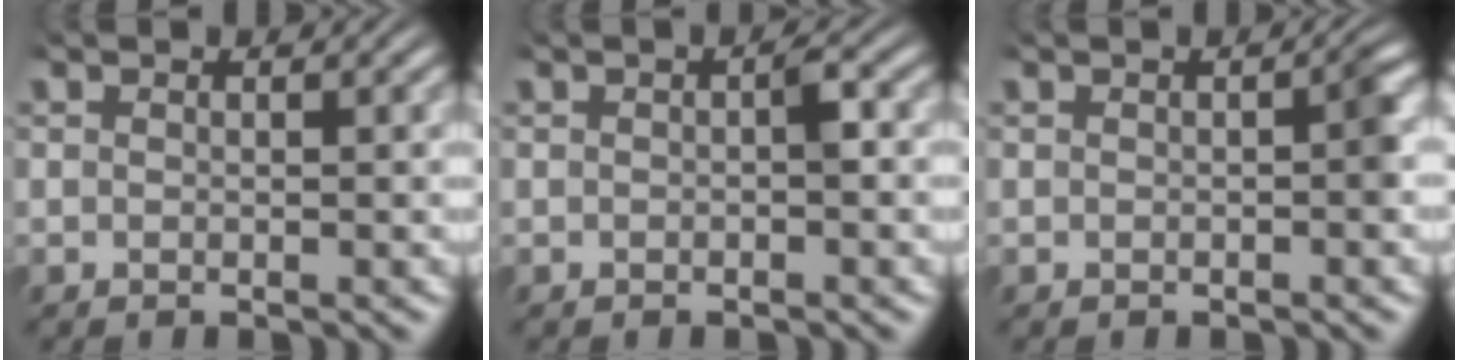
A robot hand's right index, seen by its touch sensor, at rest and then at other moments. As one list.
[{"total": 0.9, "force": [-0.2, 0.0, 0.9], "torque": [-0.014, 0.000, -0.002]}, {"total": 1.3, "force": [-0.2, 0.1, 1.2], "torque": [-0.013, 0.006, -0.006]}]